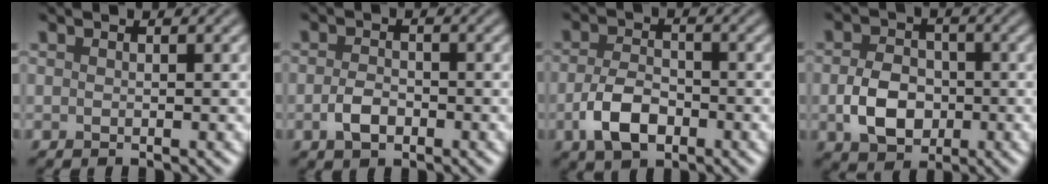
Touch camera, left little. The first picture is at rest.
{"total": 2.3, "force": [-1.0, 1.4, 1.5], "torque": [-0.030, 0.000, -0.024]}
{"total": 4.5, "force": [-1.9, 2.5, 3.1], "torque": [-0.067, -0.003, -0.040]}
{"total": 5.0, "force": [-1.2, 3.7, 3.2], "torque": [-0.066, -0.005, -0.025]}